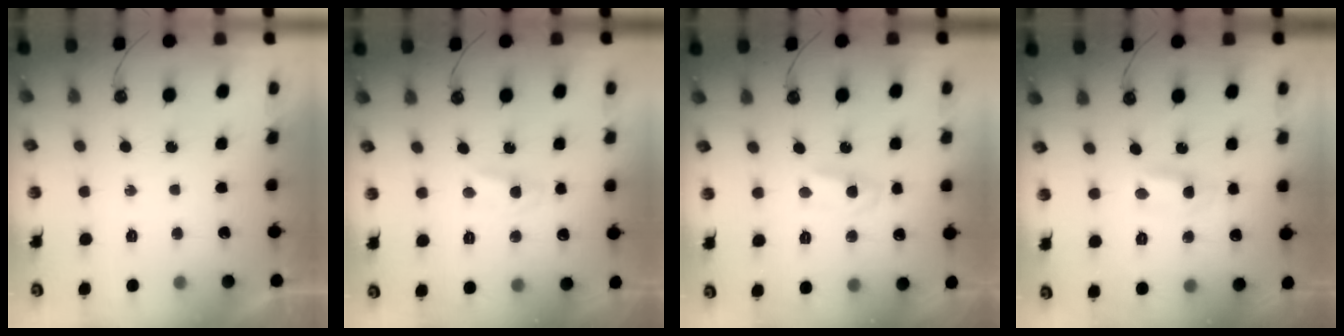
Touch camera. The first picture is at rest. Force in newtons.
{"total": 2.2, "press": 2.2, "slide": 0.3}
{"total": 1.9, "press": 1.9, "slide": 0.2}
{"total": 1.1, "press": 0.8, "slide": 0.6}